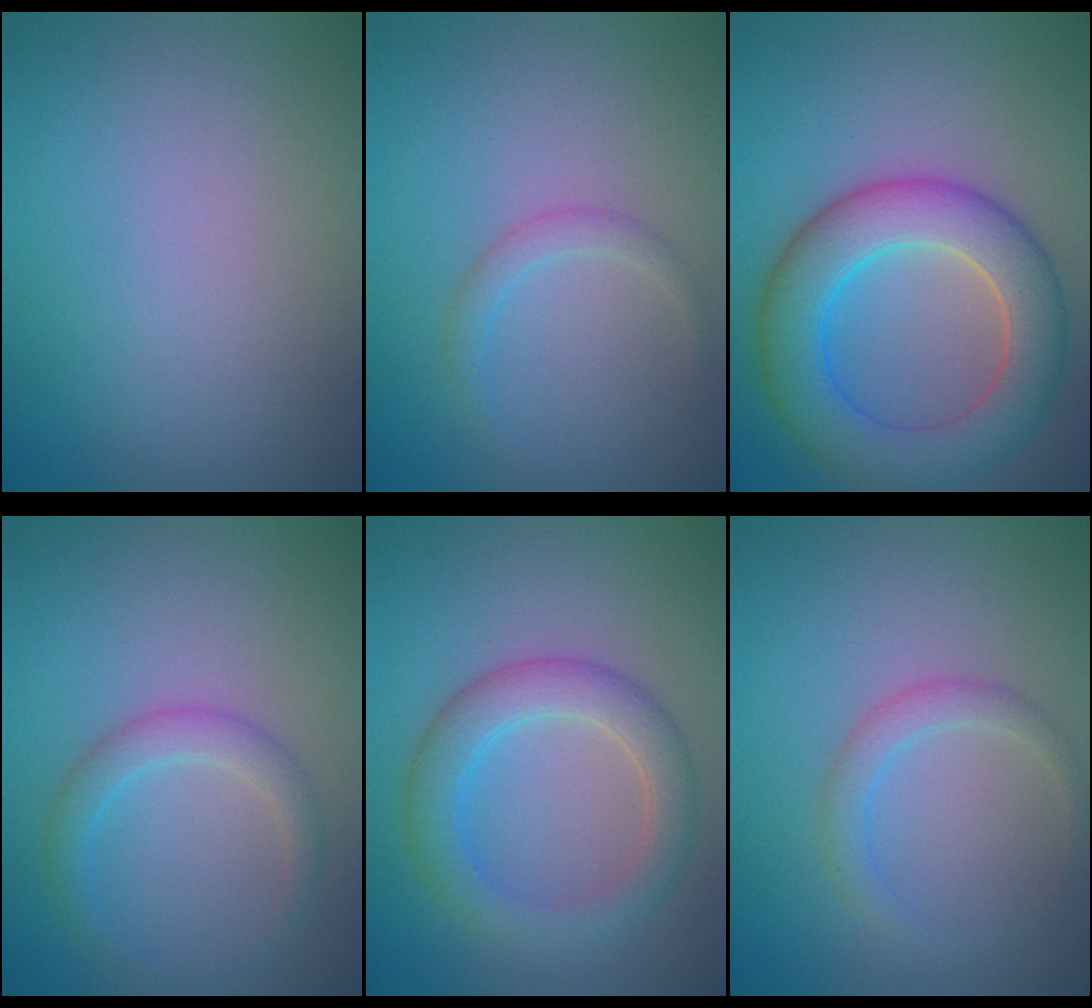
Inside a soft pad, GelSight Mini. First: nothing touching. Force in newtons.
{"total": 1.4, "press": 1.4, "slide": 0.1}
{"total": 7.9, "press": 7.9, "slide": 0.5}
{"total": 2.4, "press": 2.4, "slide": 0.2}
{"total": 4.4, "press": 4.3, "slide": 0.2}
{"total": 2.0, "press": 2.0, "slide": 0.2}